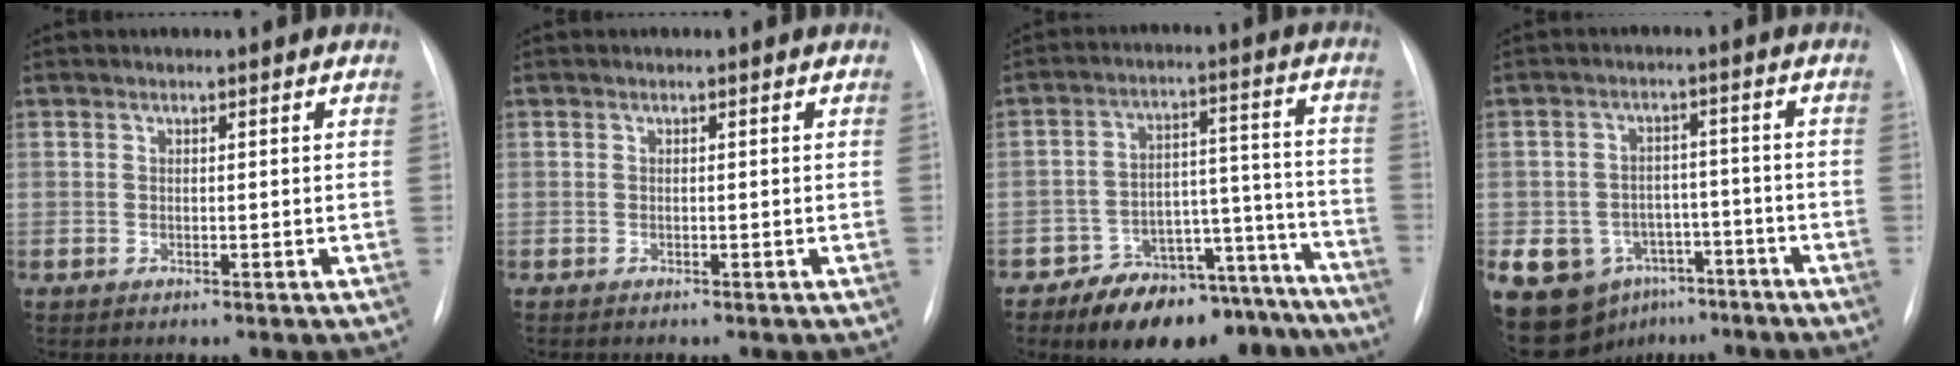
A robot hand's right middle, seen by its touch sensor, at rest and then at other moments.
{"total": 0.0}
{"total": 17.4, "force": [-14.6, 7.2, 6.2], "torque": [-0.051, 0.057, -0.203]}
{"total": 12.9, "force": [-7.0, 9.8, 4.5], "torque": [-0.087, 0.025, -0.101]}